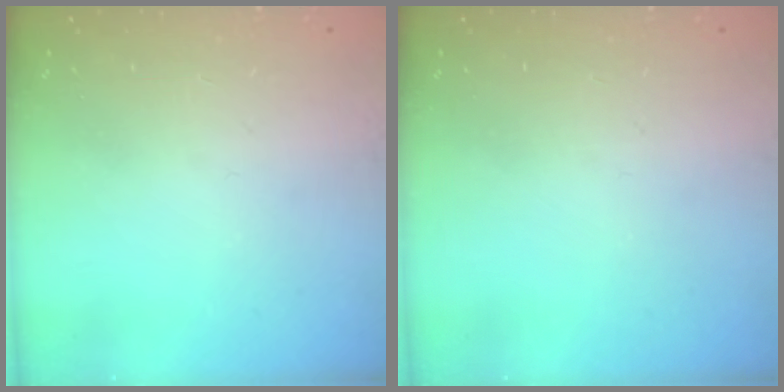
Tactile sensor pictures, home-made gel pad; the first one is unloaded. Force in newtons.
{"total": 0.0}